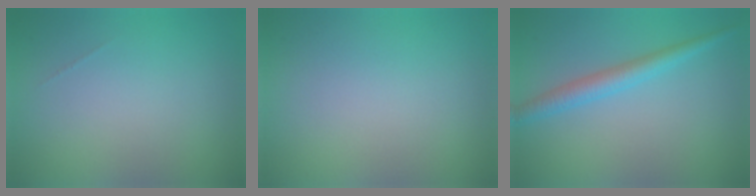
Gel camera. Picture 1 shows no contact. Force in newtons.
{"total": 0.0}
{"total": 2.7, "press": 2.7, "slide": 0.2}